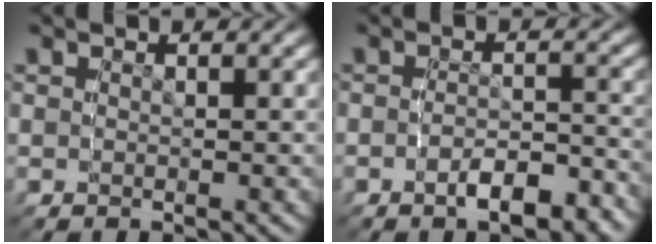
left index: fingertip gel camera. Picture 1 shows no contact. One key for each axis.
{"total": 4.3, "fx": -4.2, "fy": 0.7, "fz": -0.2, "tx": -0.004, "ty": -0.001, "tz": -0.072}